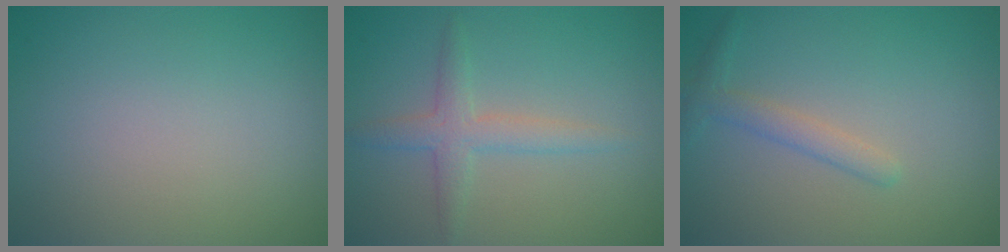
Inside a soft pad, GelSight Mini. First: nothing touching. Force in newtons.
{"total": 2.6, "press": 2.6, "slide": 0.1}
{"total": 1.8, "press": 1.8, "slide": 0.1}